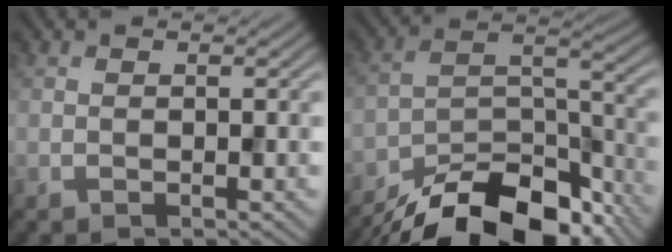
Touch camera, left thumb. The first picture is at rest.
{"total": 15.7, "force": [-13.0, 5.3, 7.1], "torque": [-0.138, -0.008, -0.204]}